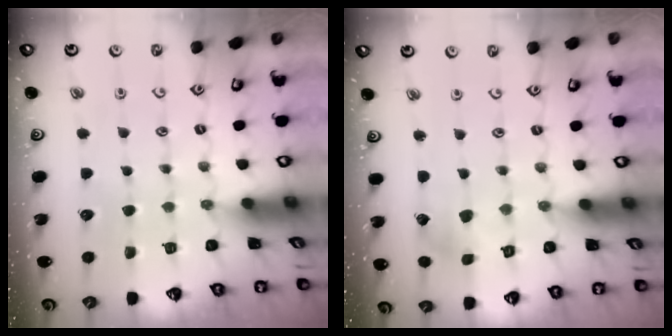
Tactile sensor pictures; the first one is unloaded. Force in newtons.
{"total": 2.7, "press": 2.7, "slide": 0.3}